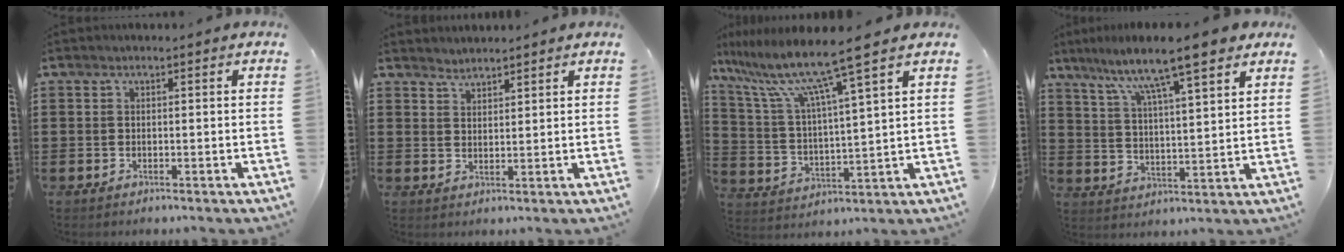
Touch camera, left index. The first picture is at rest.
{"total": 2.1, "force": [2.1, 0.2, -0.6], "torque": [0.005, -0.001, 0.041]}
{"total": 10.3, "force": [8.0, -0.5, 6.6], "torque": [-0.156, -0.044, 0.129]}
{"total": 8.9, "force": [7.2, 0.7, 5.1], "torque": [-0.120, -0.040, 0.117]}